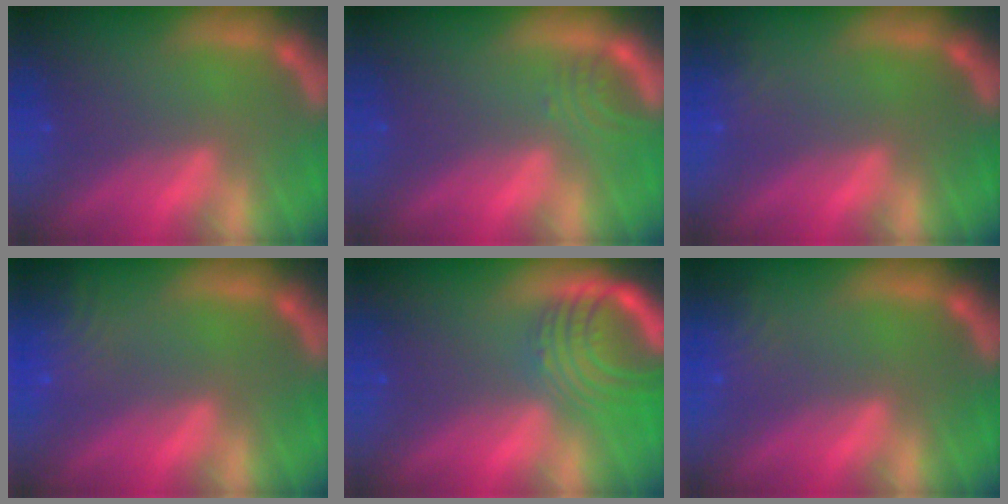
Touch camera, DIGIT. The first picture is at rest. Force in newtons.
{"total": 2.0}
{"total": 1.4}
{"total": 5.1}
{"total": 7.6}
{"total": 2.4}